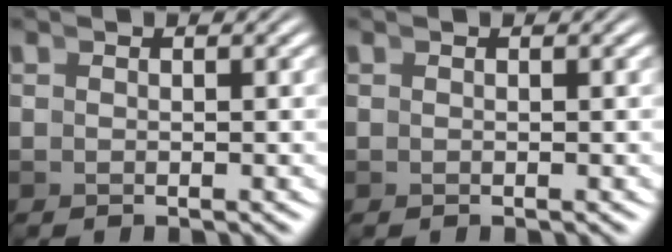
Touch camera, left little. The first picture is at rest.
{"total": 0.0}